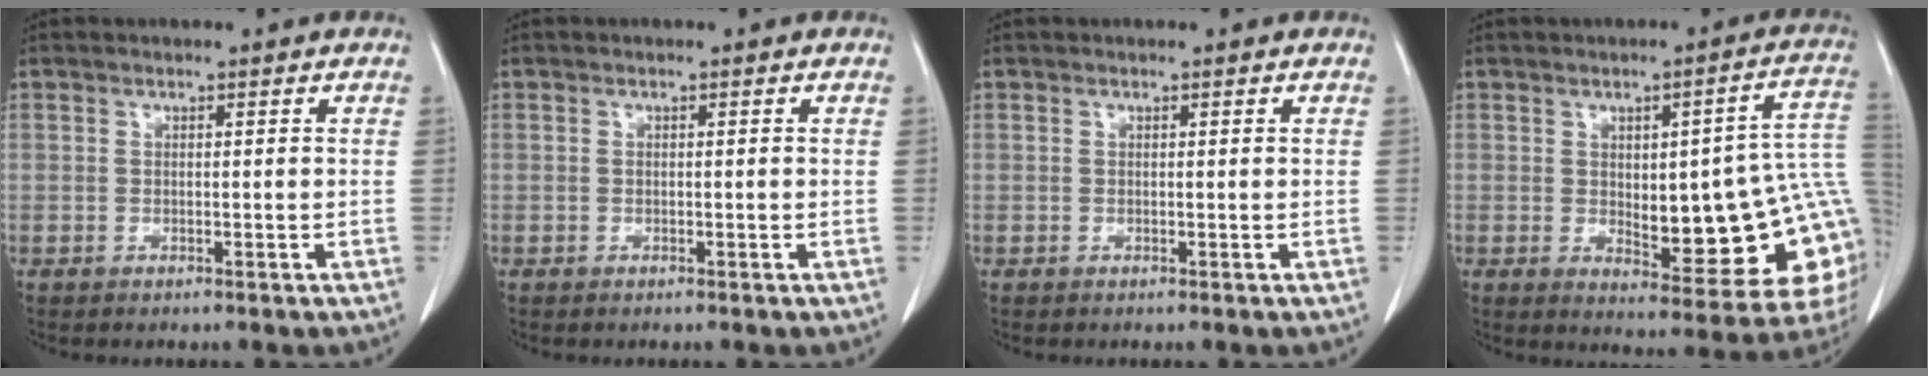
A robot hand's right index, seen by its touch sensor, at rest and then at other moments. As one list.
[{"total": 0.0}, {"total": 0.0}, {"total": 19.4, "force": [-0.3, 5.1, 18.7], "torque": [-0.175, 0.018, 0.013]}]